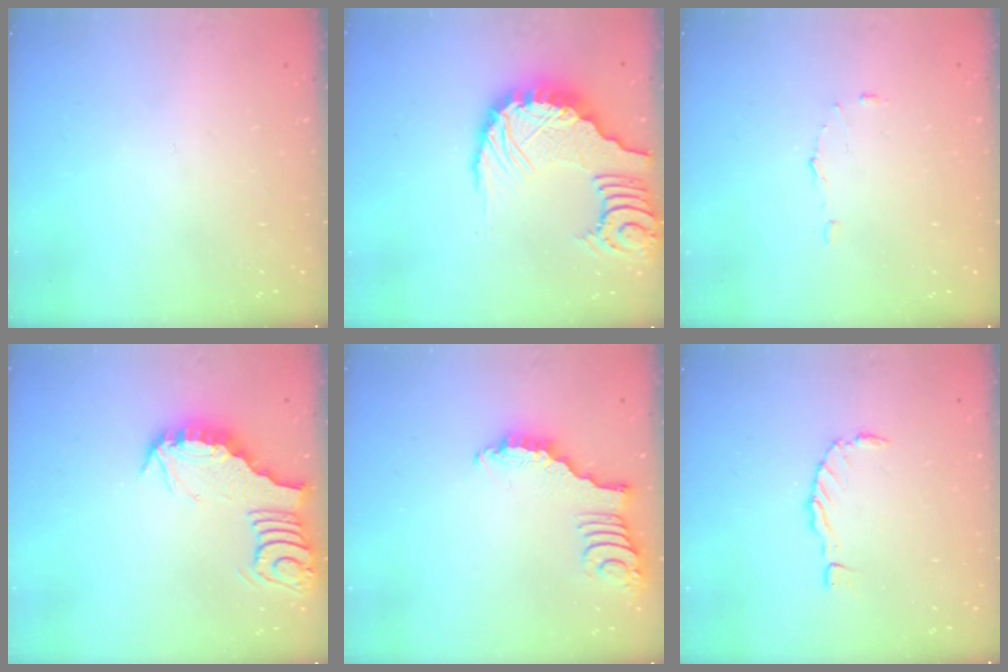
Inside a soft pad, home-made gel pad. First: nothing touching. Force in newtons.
{"total": 8.0, "press": 7.9, "slide": 1.1}
{"total": 4.6, "press": 4.5, "slide": 0.4}
{"total": 3.3, "press": 3.3, "slide": 0.4}
{"total": 2.9, "press": 2.8, "slide": 0.4}
{"total": 0.0}